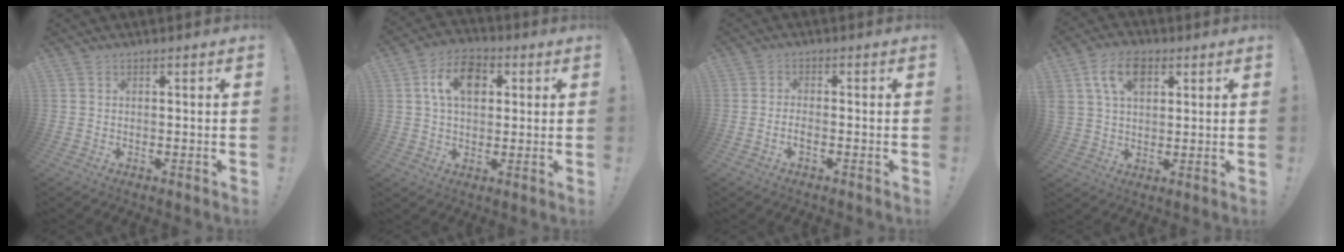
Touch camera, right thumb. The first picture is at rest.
{"total": 11.6, "force": [3.2, 7.8, 8.0], "torque": [-0.120, 0.012, 0.058]}
{"total": 2.2, "force": [-1.3, 0.5, 1.7], "torque": [-0.036, 0.006, -0.020]}
{"total": 10.5, "force": [4.4, 6.8, 6.6], "torque": [-0.129, 0.008, 0.082]}